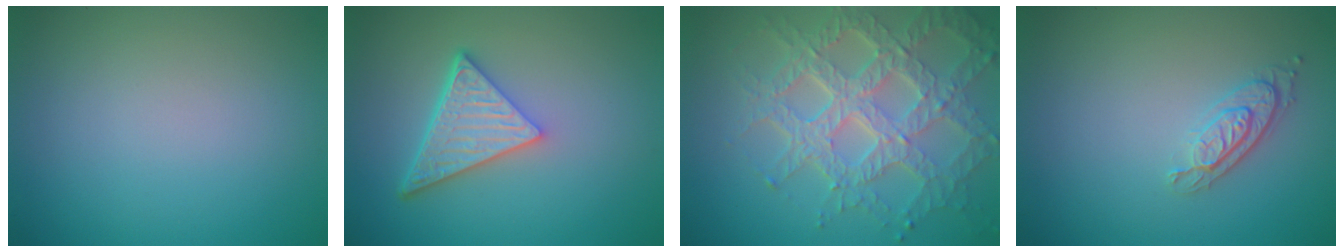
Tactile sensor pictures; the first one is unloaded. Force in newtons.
{"total": 5.5, "press": 4.1, "slide": 3.7}
{"total": 8.0, "press": 5.8, "slide": 5.5}
{"total": 2.1, "press": 1.8, "slide": 1.1}